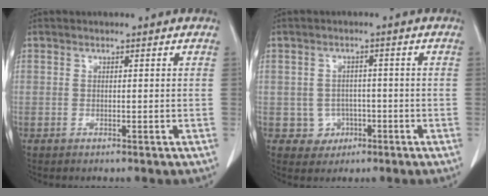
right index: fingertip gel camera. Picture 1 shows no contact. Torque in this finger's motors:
{"motor_torque": [-0.18, -0.03, -0.50, -0.21]}